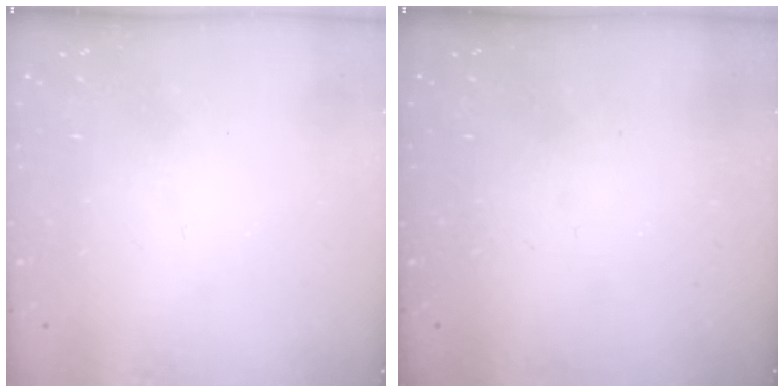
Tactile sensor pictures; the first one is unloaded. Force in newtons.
{"total": 0.0}